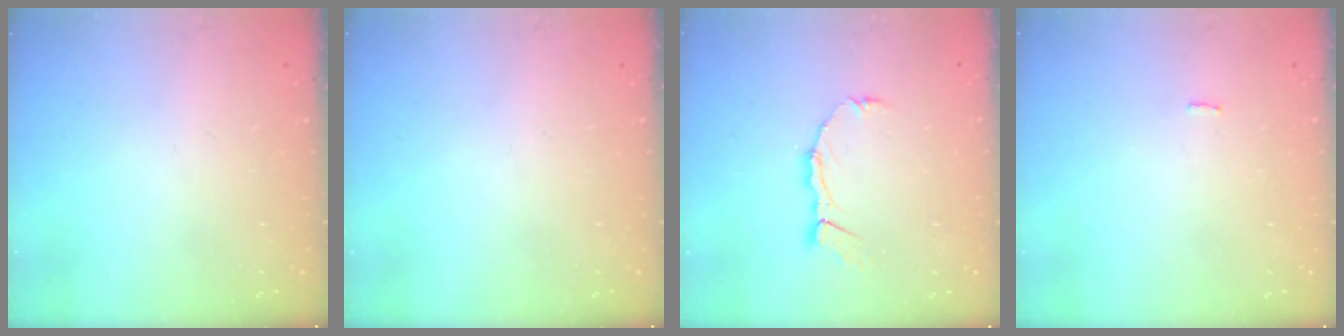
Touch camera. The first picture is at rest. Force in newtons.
{"total": 0.0}
{"total": 5.2, "press": 5.2, "slide": 0.4}
{"total": 0.5, "press": 0.4, "slide": 0.3}